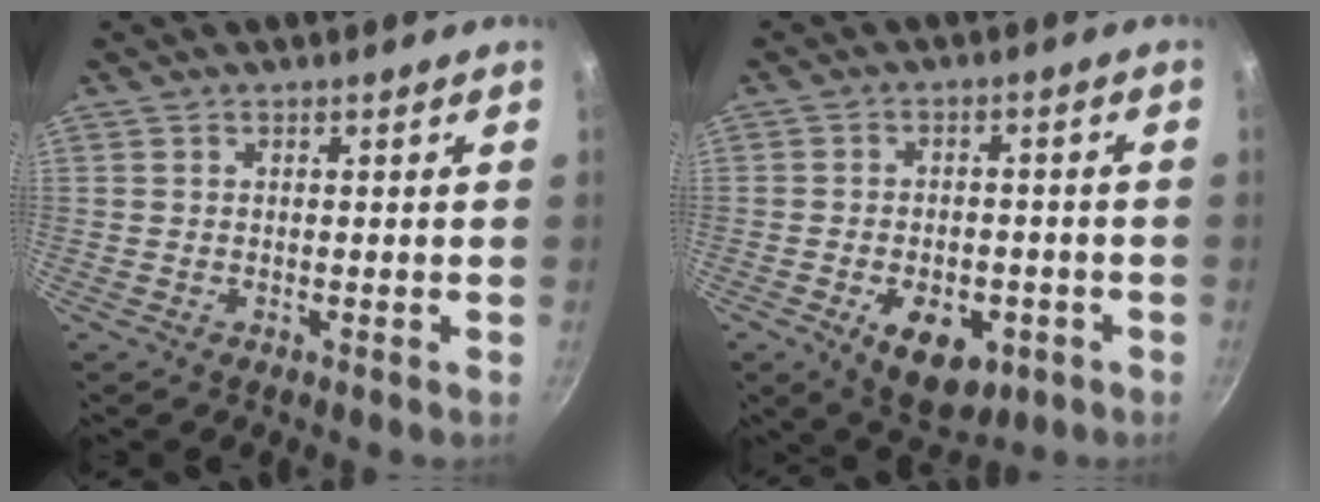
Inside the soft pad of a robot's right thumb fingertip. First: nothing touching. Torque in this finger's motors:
{"motor_torque": [-0.15, 0.53, 0.08, 0.23, 0.03]}